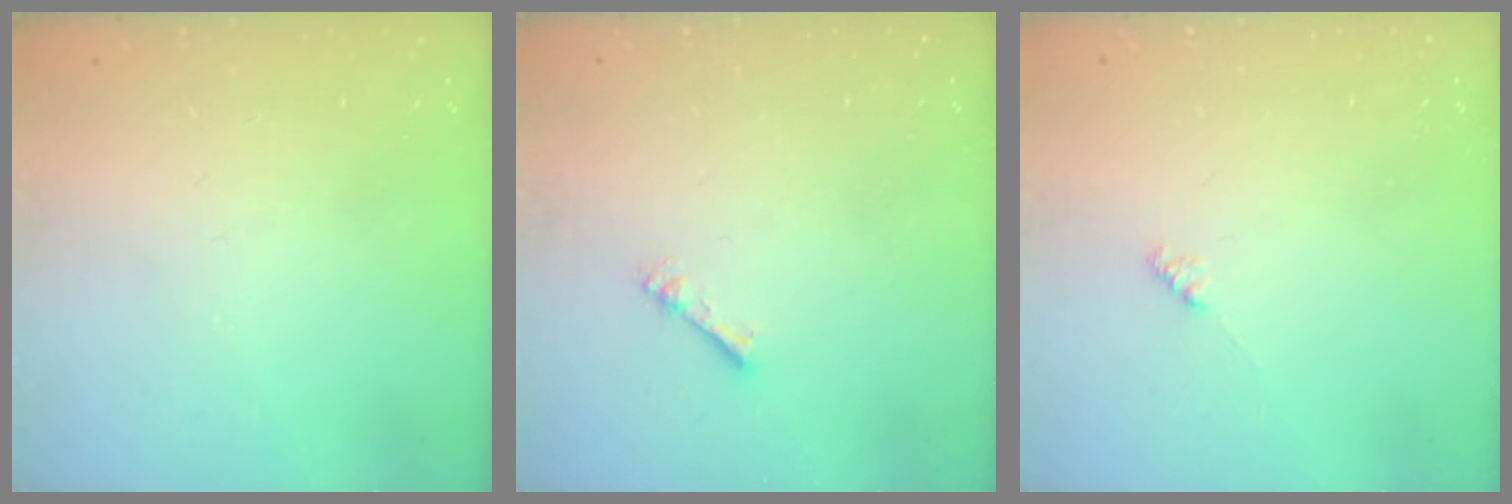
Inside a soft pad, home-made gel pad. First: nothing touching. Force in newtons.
{"total": 1.7, "press": 1.7, "slide": 0.2}
{"total": 2.1, "press": 2.0, "slide": 0.5}